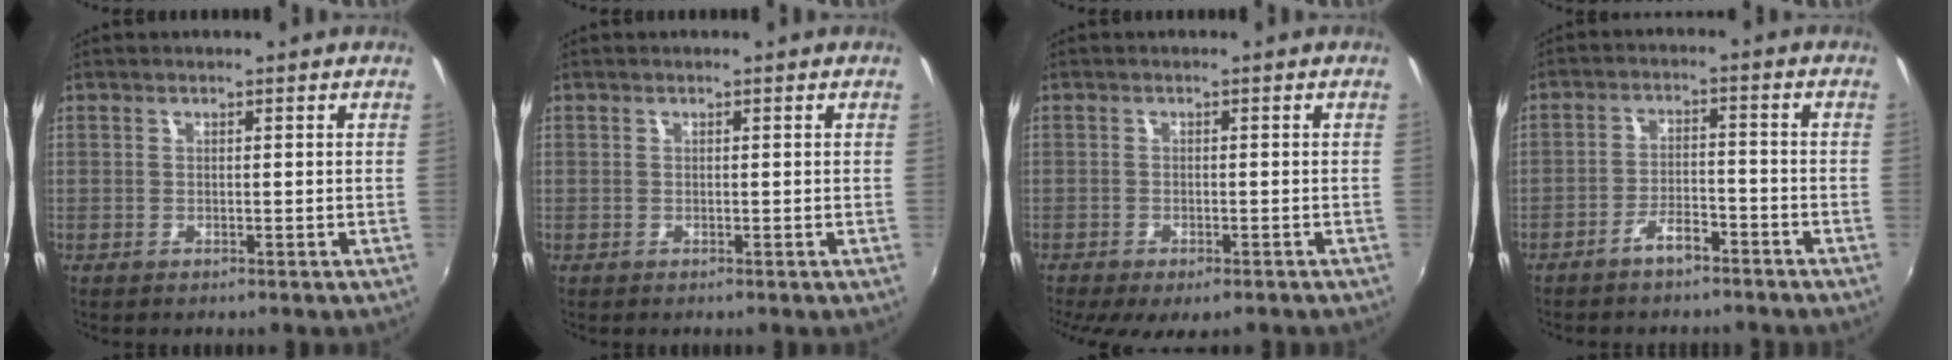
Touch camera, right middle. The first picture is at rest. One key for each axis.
{"total": 0.0}
{"total": 6.6, "fx": -4.9, "fy": 2.1, "fz": 3.9, "tx": -0.088, "ty": -0.031, "tz": -0.073}
{"total": 4.8, "fx": -3.8, "fy": 1.7, "fz": 2.3, "tx": -0.056, "ty": 0.010, "tz": -0.061}